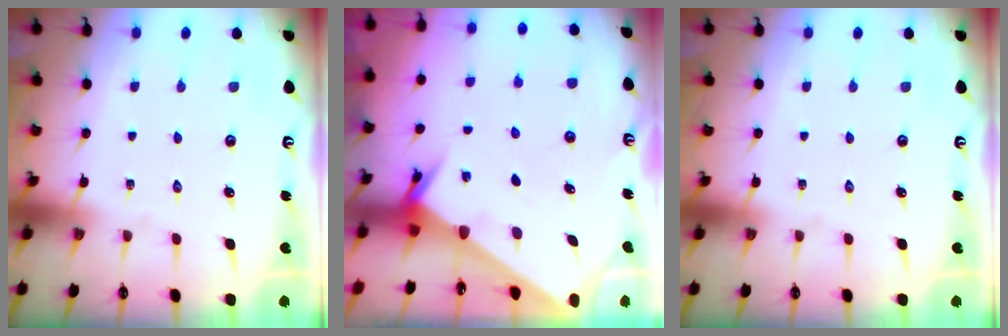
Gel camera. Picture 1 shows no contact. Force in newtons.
{"total": 3.0, "press": 3.0, "slide": 0.2}
{"total": 0.0}